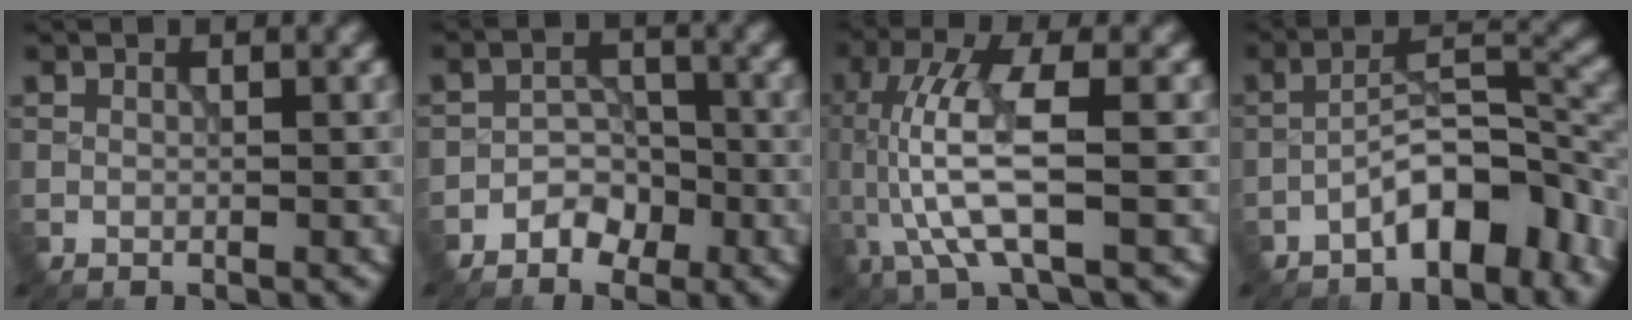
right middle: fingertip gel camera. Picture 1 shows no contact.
{"total": 2.7, "force": [-1.7, 1.8, 1.0], "torque": [-0.008, 0.010, -0.032]}
{"total": 7.5, "force": [-0.8, 2.0, 7.2], "torque": [-0.163, 0.012, -0.017]}
{"total": 6.6, "force": [-3.9, 2.3, 4.8], "torque": [-0.069, 0.020, -0.069]}